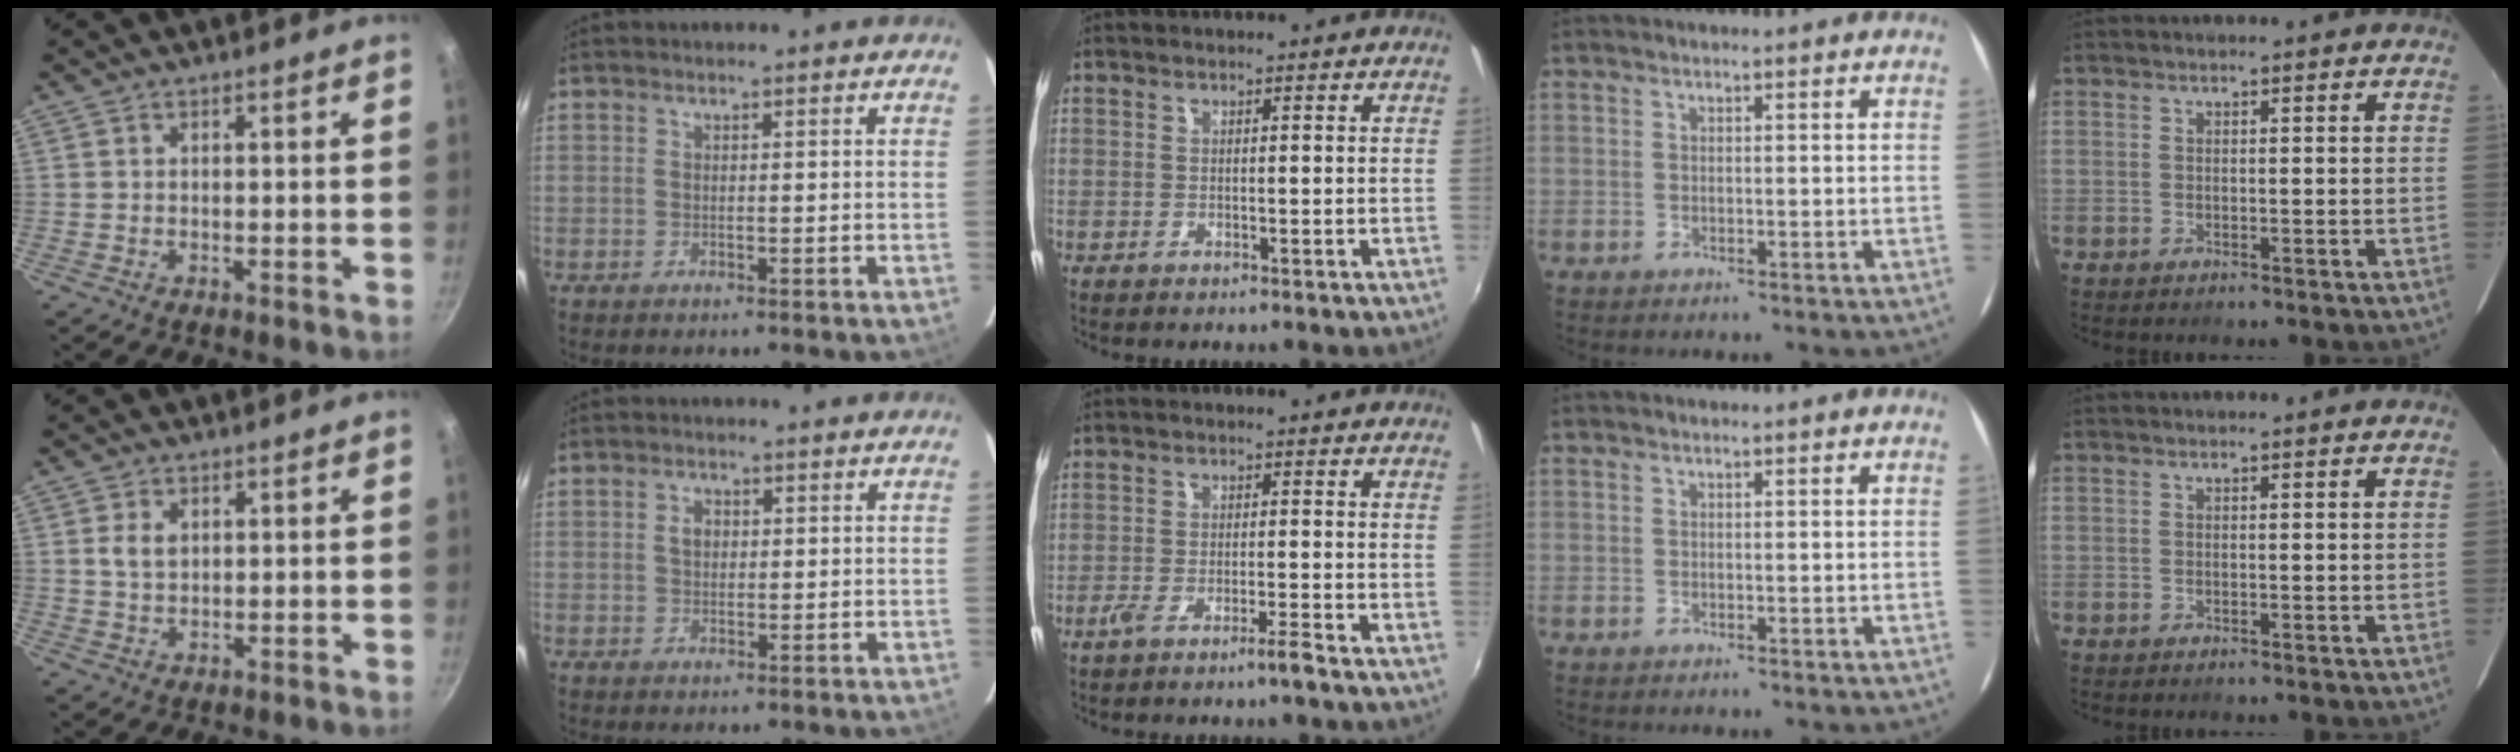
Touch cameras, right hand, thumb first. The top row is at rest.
{"thumb": {"total": 3.4, "force": [0.9, 2.3, 2.3], "torque": [-0.035, -0.002, 0.017]}, "index": {"total": 2.1, "force": [0.5, 1.7, 1.3], "torque": [-0.022, 0.007, 0.007]}, "middle": {"total": 3.4, "force": [-2.6, -0.4, 2.0], "torque": [-0.053, -0.002, -0.051]}}